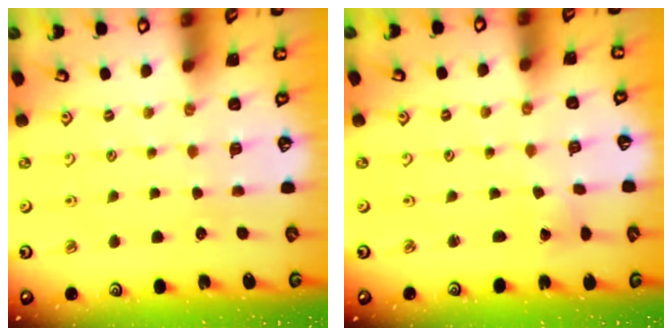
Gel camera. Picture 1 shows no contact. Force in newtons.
{"total": 1.4, "press": 1.4, "slide": 0.1}